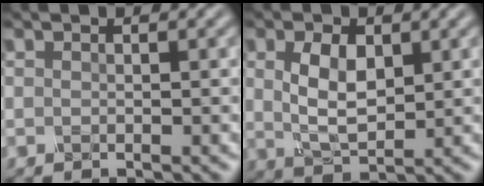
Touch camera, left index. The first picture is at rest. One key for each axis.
{"total": 3.7, "fx": 0.6, "fy": 2.1, "fz": 3.0, "tx": -0.074, "ty": -0.002, "tz": 0.024}